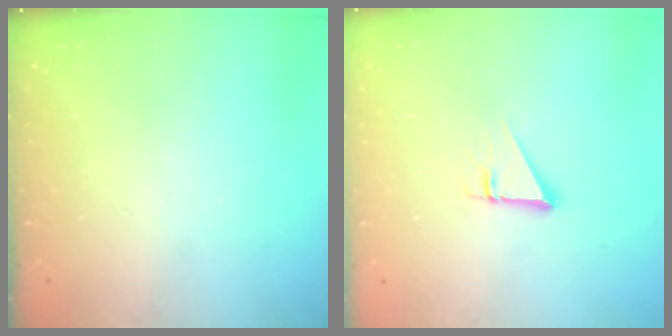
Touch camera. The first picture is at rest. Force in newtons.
{"total": 2.7, "press": 2.7, "slide": 0.1}